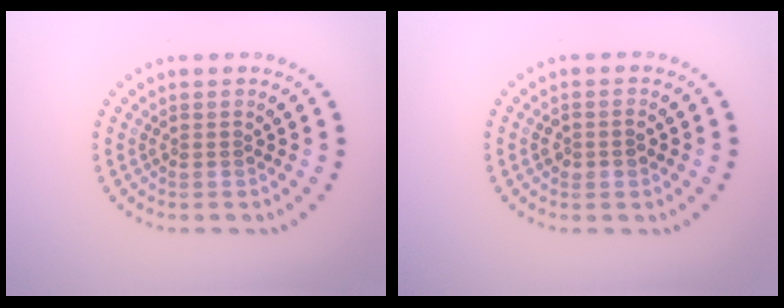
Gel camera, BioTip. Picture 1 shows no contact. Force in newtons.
{"total": 1.5, "press": 1.5, "slide": 0.3}